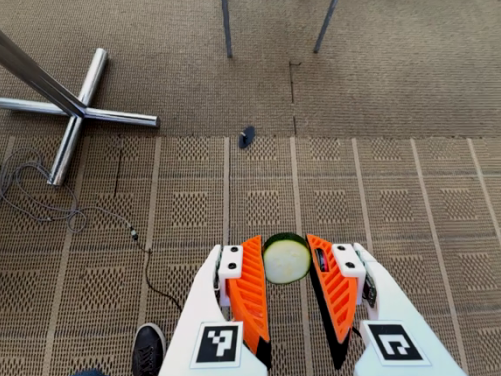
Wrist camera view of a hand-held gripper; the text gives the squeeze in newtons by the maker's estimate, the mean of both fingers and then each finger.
{"total": 7.8, "left": 7.6, "right": 7.9}